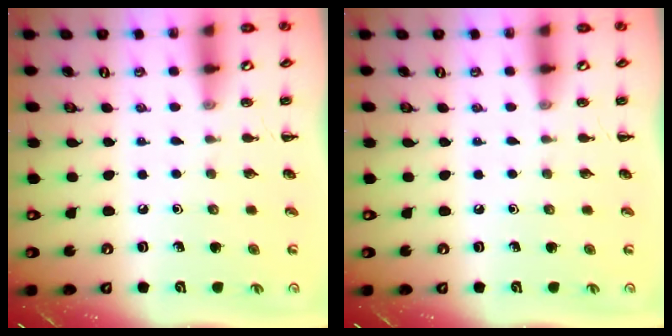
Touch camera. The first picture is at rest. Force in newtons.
{"total": 0.0}